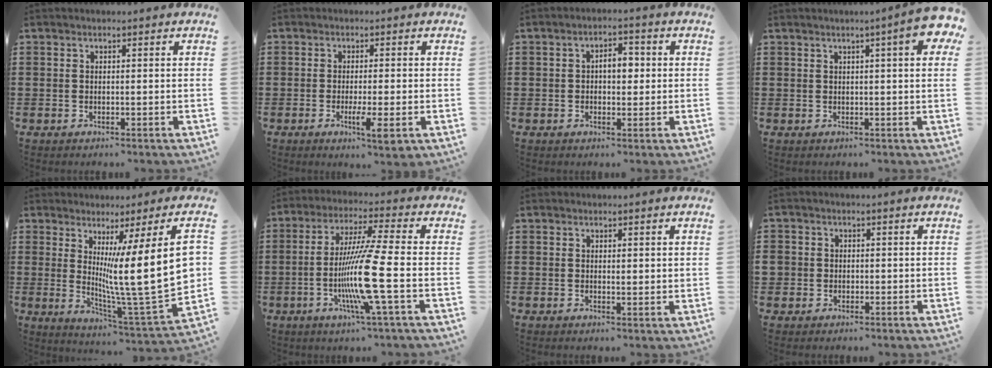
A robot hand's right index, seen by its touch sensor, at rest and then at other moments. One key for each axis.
{"total": 5.0, "fx": -1.9, "fy": 0.3, "fz": 4.6, "tx": -0.088, "ty": -0.022, "tz": -0.032}
{"total": 3.9, "fx": 0.1, "fy": 2.0, "fz": 3.4, "tx": -0.051, "ty": 0.002, "tz": -0.004}
{"total": 5.5, "fx": 2.3, "fy": 0.5, "fz": 4.9, "tx": -0.080, "ty": -0.001, "tz": 0.036}
{"total": 17.4, "fx": 3.9, "fy": 2.6, "fz": 16.8, "tx": -0.276, "ty": -0.051, "tz": 0.058}
{"total": 12.4, "fx": -3.1, "fy": -0.5, "fz": 12.0, "tx": -0.247, "ty": -0.022, "tz": -0.070}
{"total": 0.8, "fx": 0.7, "fy": 0.3, "fz": 0.4, "tx": -0.008, "ty": 0.002, "tz": 0.012}
{"total": 1.4, "fx": -0.2, "fy": 1.4, "fz": 0.3, "tx": -0.010, "ty": 0.007, "tz": -0.006}